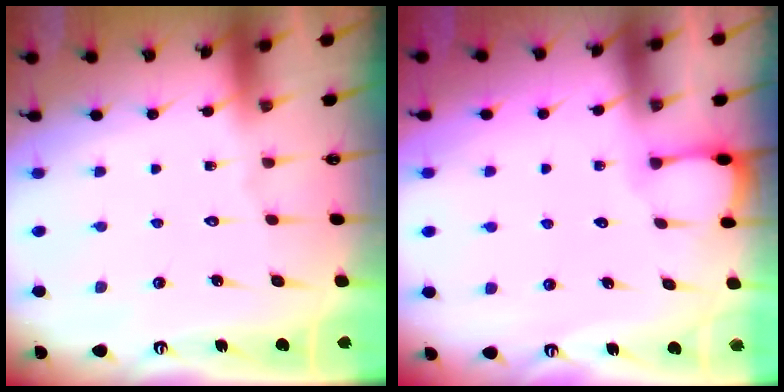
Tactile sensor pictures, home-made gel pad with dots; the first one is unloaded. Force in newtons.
{"total": 2.3, "press": 2.3, "slide": 0.3}